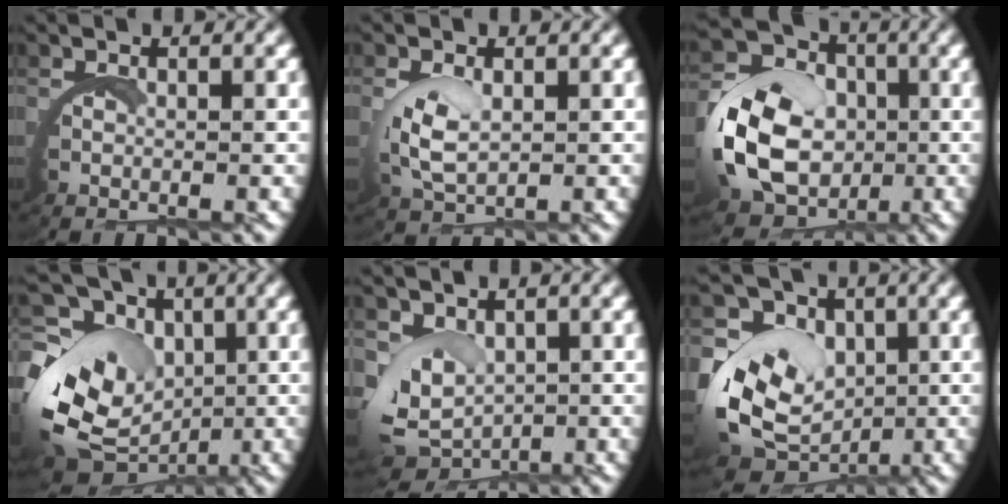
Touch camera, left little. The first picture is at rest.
{"total": 2.5, "force": [0.9, 1.1, 2.1], "torque": [-0.065, -0.009, 0.027]}
{"total": 9.1, "force": [-0.6, 7.1, 5.7], "torque": [-0.136, -0.017, -0.011]}
{"total": 10.9, "force": [-0.4, 8.6, 6.8], "torque": [-0.142, -0.041, 0.008]}
{"total": 5.3, "force": [0.1, 4.2, 3.2], "torque": [-0.100, -0.040, 0.022]}
{"total": 9.7, "force": [-0.1, 7.7, 5.9], "torque": [-0.139, -0.035, 0.007]}